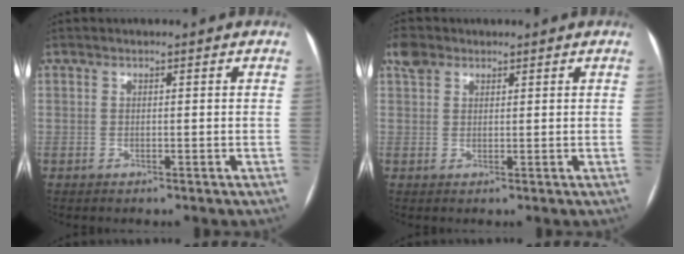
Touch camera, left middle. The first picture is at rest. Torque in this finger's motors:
{"motor_torque": [0.33, -0.30, 0.02, 0.00]}